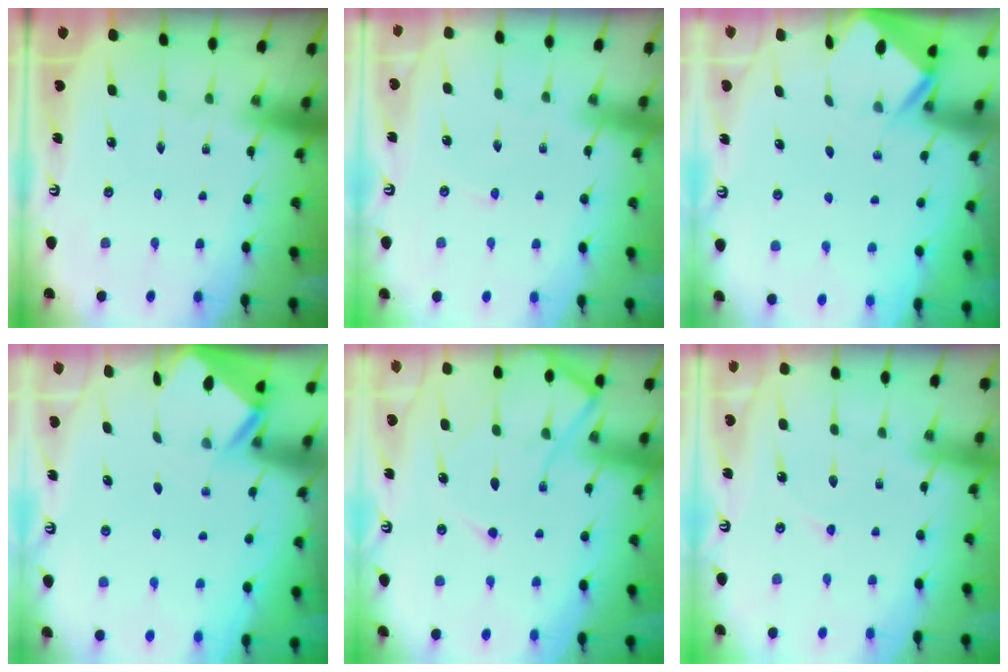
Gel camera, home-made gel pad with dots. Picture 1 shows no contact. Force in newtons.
{"total": 1.2, "press": 1.2, "slide": 0.2}
{"total": 2.5, "press": 2.5, "slide": 0.2}
{"total": 2.9, "press": 2.9, "slide": 0.3}
{"total": 12.1, "press": 12.0, "slide": 1.3}
{"total": 5.4, "press": 5.4, "slide": 0.4}